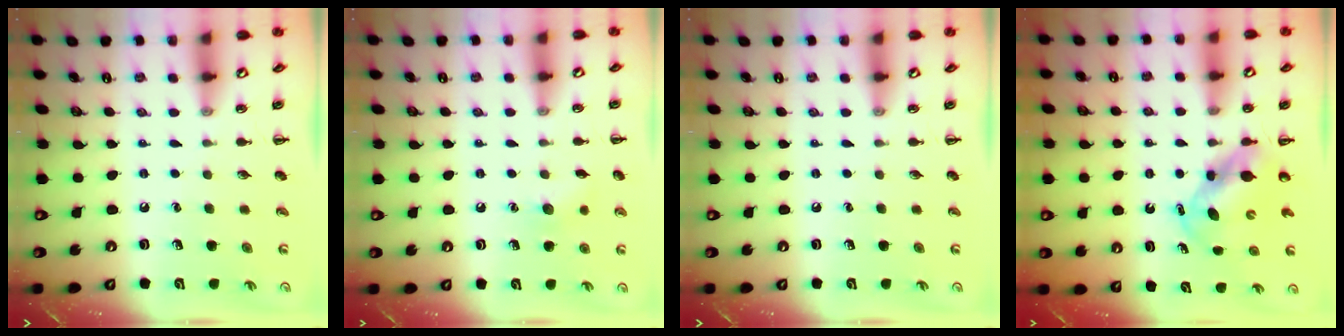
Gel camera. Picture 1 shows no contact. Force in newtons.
{"total": 6.6, "press": 6.3, "slide": 1.7}
{"total": 0.0}
{"total": 5.6, "press": 5.5, "slide": 0.8}